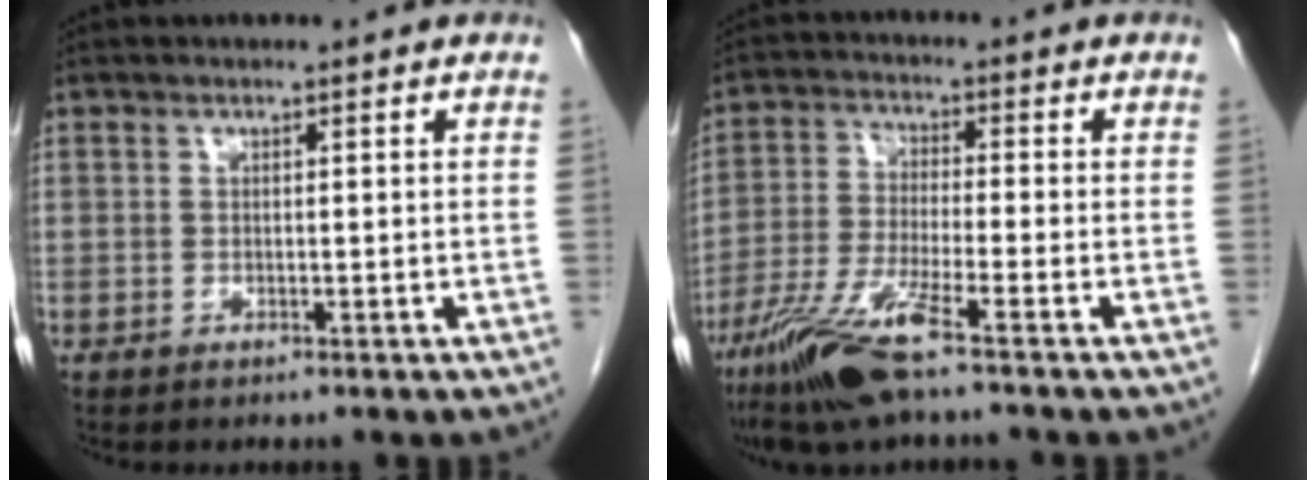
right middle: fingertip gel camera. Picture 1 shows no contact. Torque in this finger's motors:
{"motor_torque": [1.20, -0.94, 0.50, 0.16]}